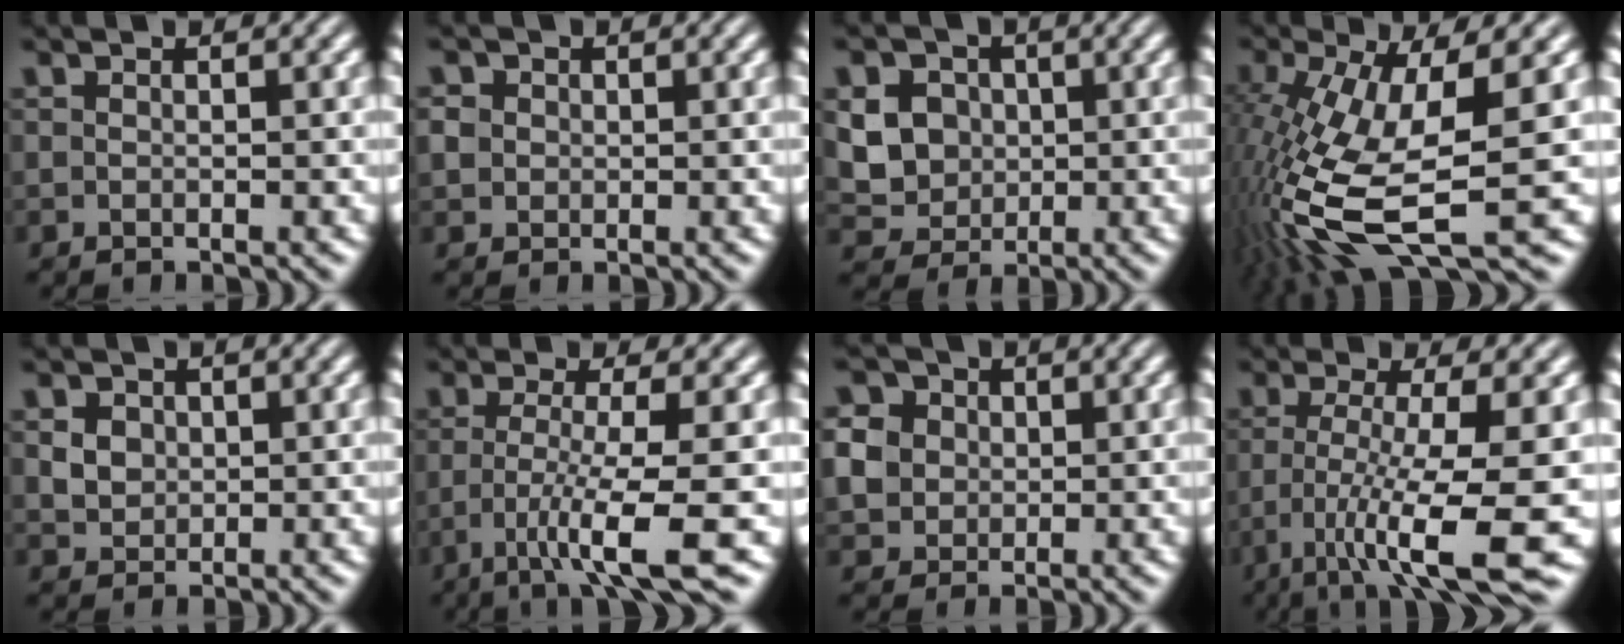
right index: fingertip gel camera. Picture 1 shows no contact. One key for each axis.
{"total": 1.2, "fx": 0.4, "fy": 1.0, "fz": 0.5, "tx": -0.013, "ty": -0.002, "tz": 0.012}
{"total": 8.8, "fx": 0.0, "fy": 8.2, "fz": 3.3, "tx": -0.087, "ty": -0.034, "tz": 0.003}
{"total": 10.0, "fx": -3.0, "fy": 3.8, "fz": 8.8, "tx": -0.182, "ty": -0.057, "tz": -0.011}
{"total": 1.4, "fx": 0.6, "fy": 0.9, "fz": 0.9, "tx": -0.013, "ty": -0.015, "tz": 0.027}
{"total": 6.1, "fx": -2.8, "fy": 0.0, "fz": 5.4, "tx": -0.101, "ty": -0.029, "tz": -0.032}
{"total": 6.1, "fx": 1.7, "fy": 5.1, "fz": 2.9, "tx": -0.063, "ty": -0.006, "tz": 0.030}
{"total": 8.1, "fx": -3.6, "fy": 1.0, "fz": 7.1, "tx": -0.120, "ty": -0.036, "tz": -0.040}